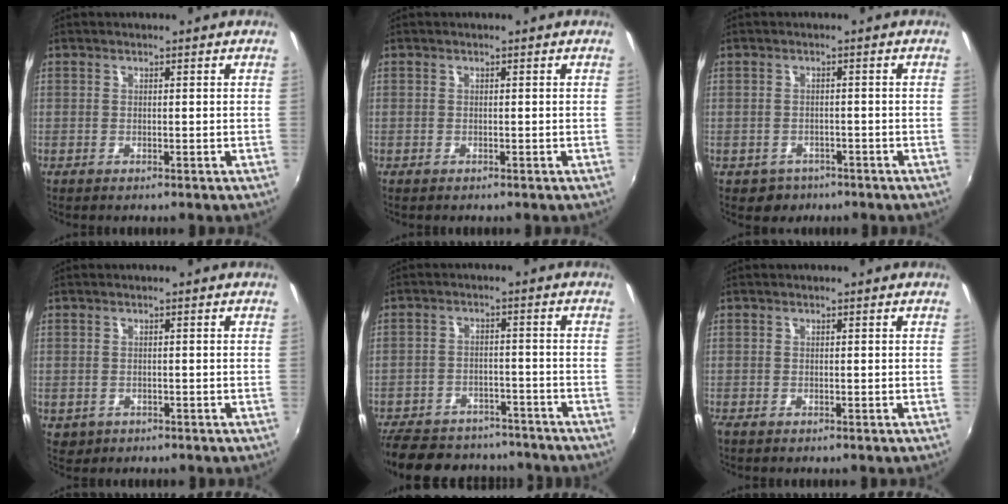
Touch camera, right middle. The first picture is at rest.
{"total": 0.0}
{"total": 3.8, "force": [-2.2, 3.1, 0.7], "torque": [-0.025, -0.003, -0.028]}
{"total": 2.4, "force": [-0.7, 2.1, 0.9], "torque": [-0.022, -0.004, -0.005]}
{"total": 20.4, "force": [-17.0, 8.4, 7.6], "torque": [-0.180, 0.013, -0.235]}
{"total": 0.0}